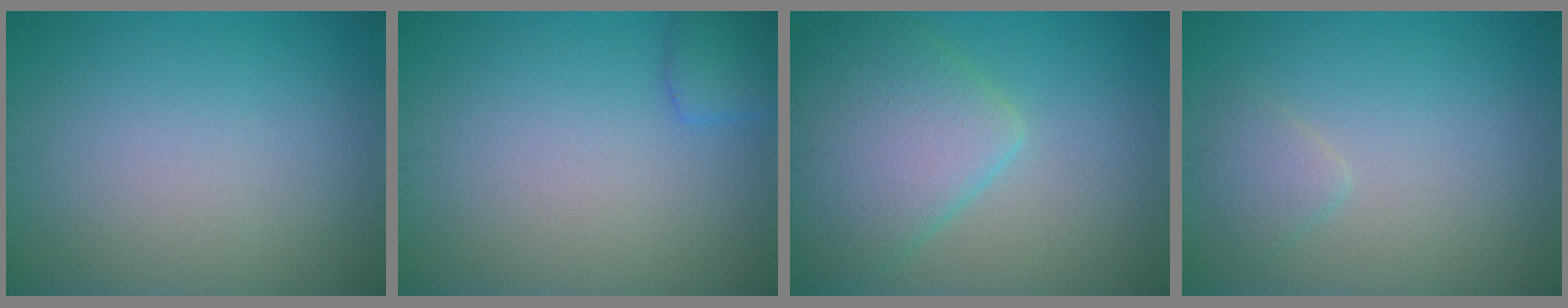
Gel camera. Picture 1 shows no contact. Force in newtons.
{"total": 2.0, "press": 2.0, "slide": 0.1}
{"total": 6.6, "press": 6.6, "slide": 0.4}
{"total": 1.5, "press": 1.5, "slide": 0.1}